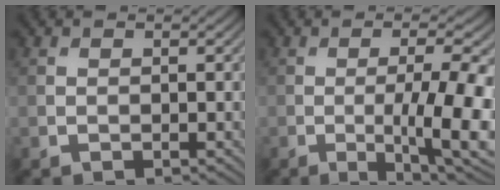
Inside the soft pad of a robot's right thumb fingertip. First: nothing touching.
{"total": 12.2, "force": [-2.5, 3.3, 11.5], "torque": [-0.150, -0.007, -0.034]}